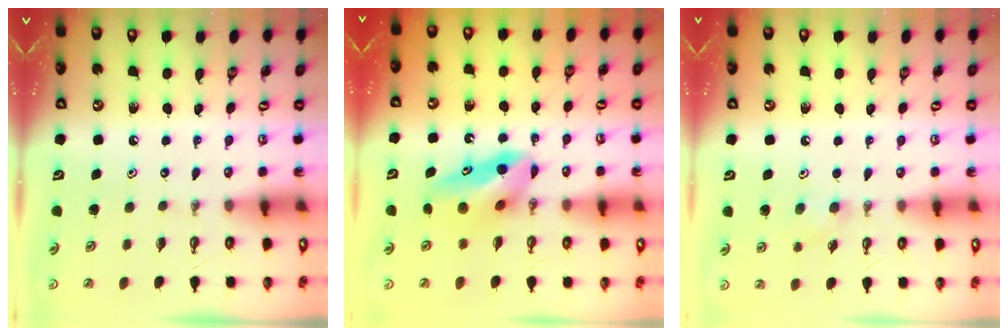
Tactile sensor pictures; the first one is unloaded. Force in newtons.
{"total": 8.8, "press": 8.6, "slide": 1.4}
{"total": 6.7, "press": 6.0, "slide": 2.8}